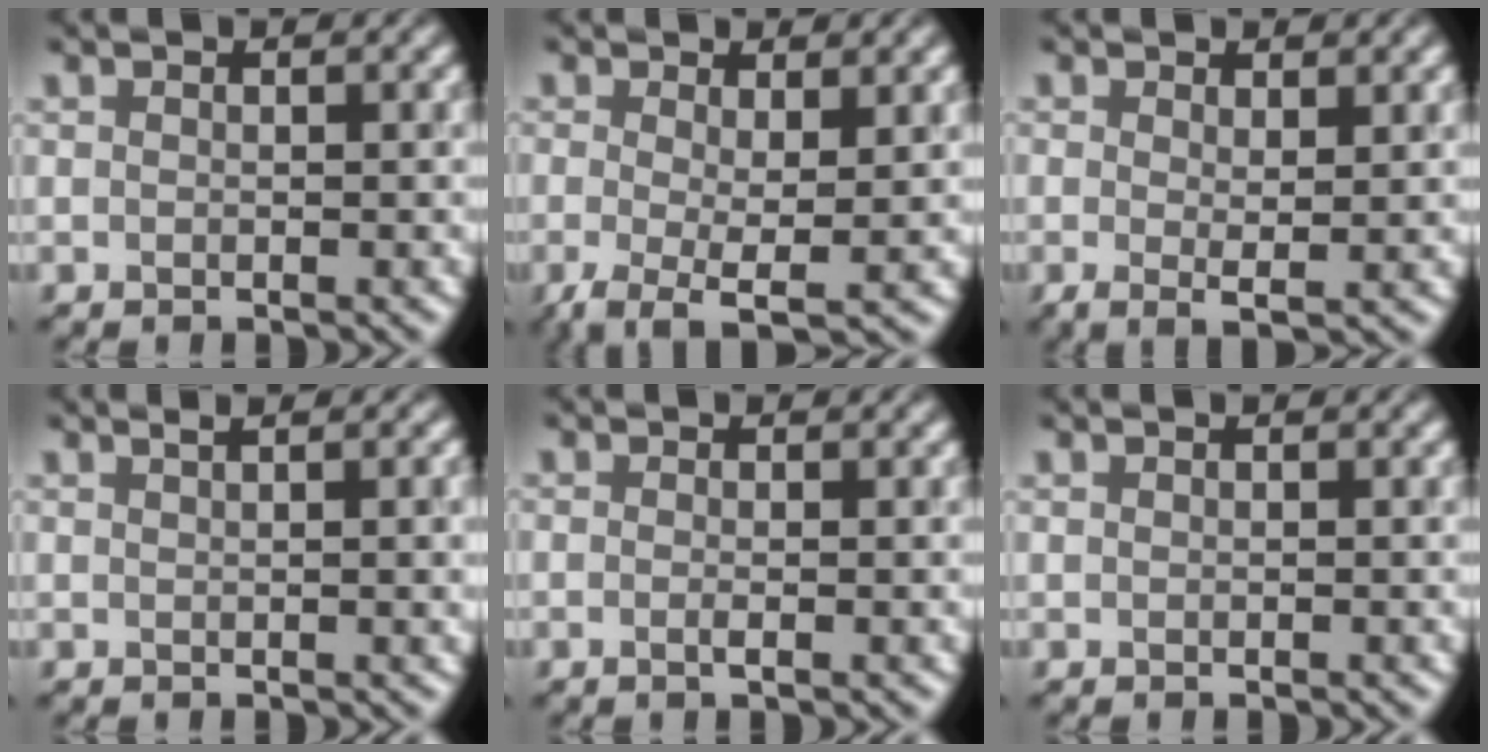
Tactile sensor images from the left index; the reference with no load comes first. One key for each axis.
{"total": 4.4, "fx": -0.8, "fy": 1.6, "fz": 4.1, "tx": -0.088, "ty": -0.008, "tz": -0.015}
{"total": 2.1, "fx": 0.4, "fy": 0.5, "fz": 2.0, "tx": -0.036, "ty": -0.001, "tz": 0.008}
{"total": 3.6, "fx": 1.1, "fy": 1.3, "fz": 3.2, "tx": -0.020, "ty": 0.017, "tz": 0.003}
{"total": 0.7, "fx": 0.0, "fy": 0.3, "fz": 0.7, "tx": -0.007, "ty": 0.003, "tz": -0.007}
{"total": 0.0}